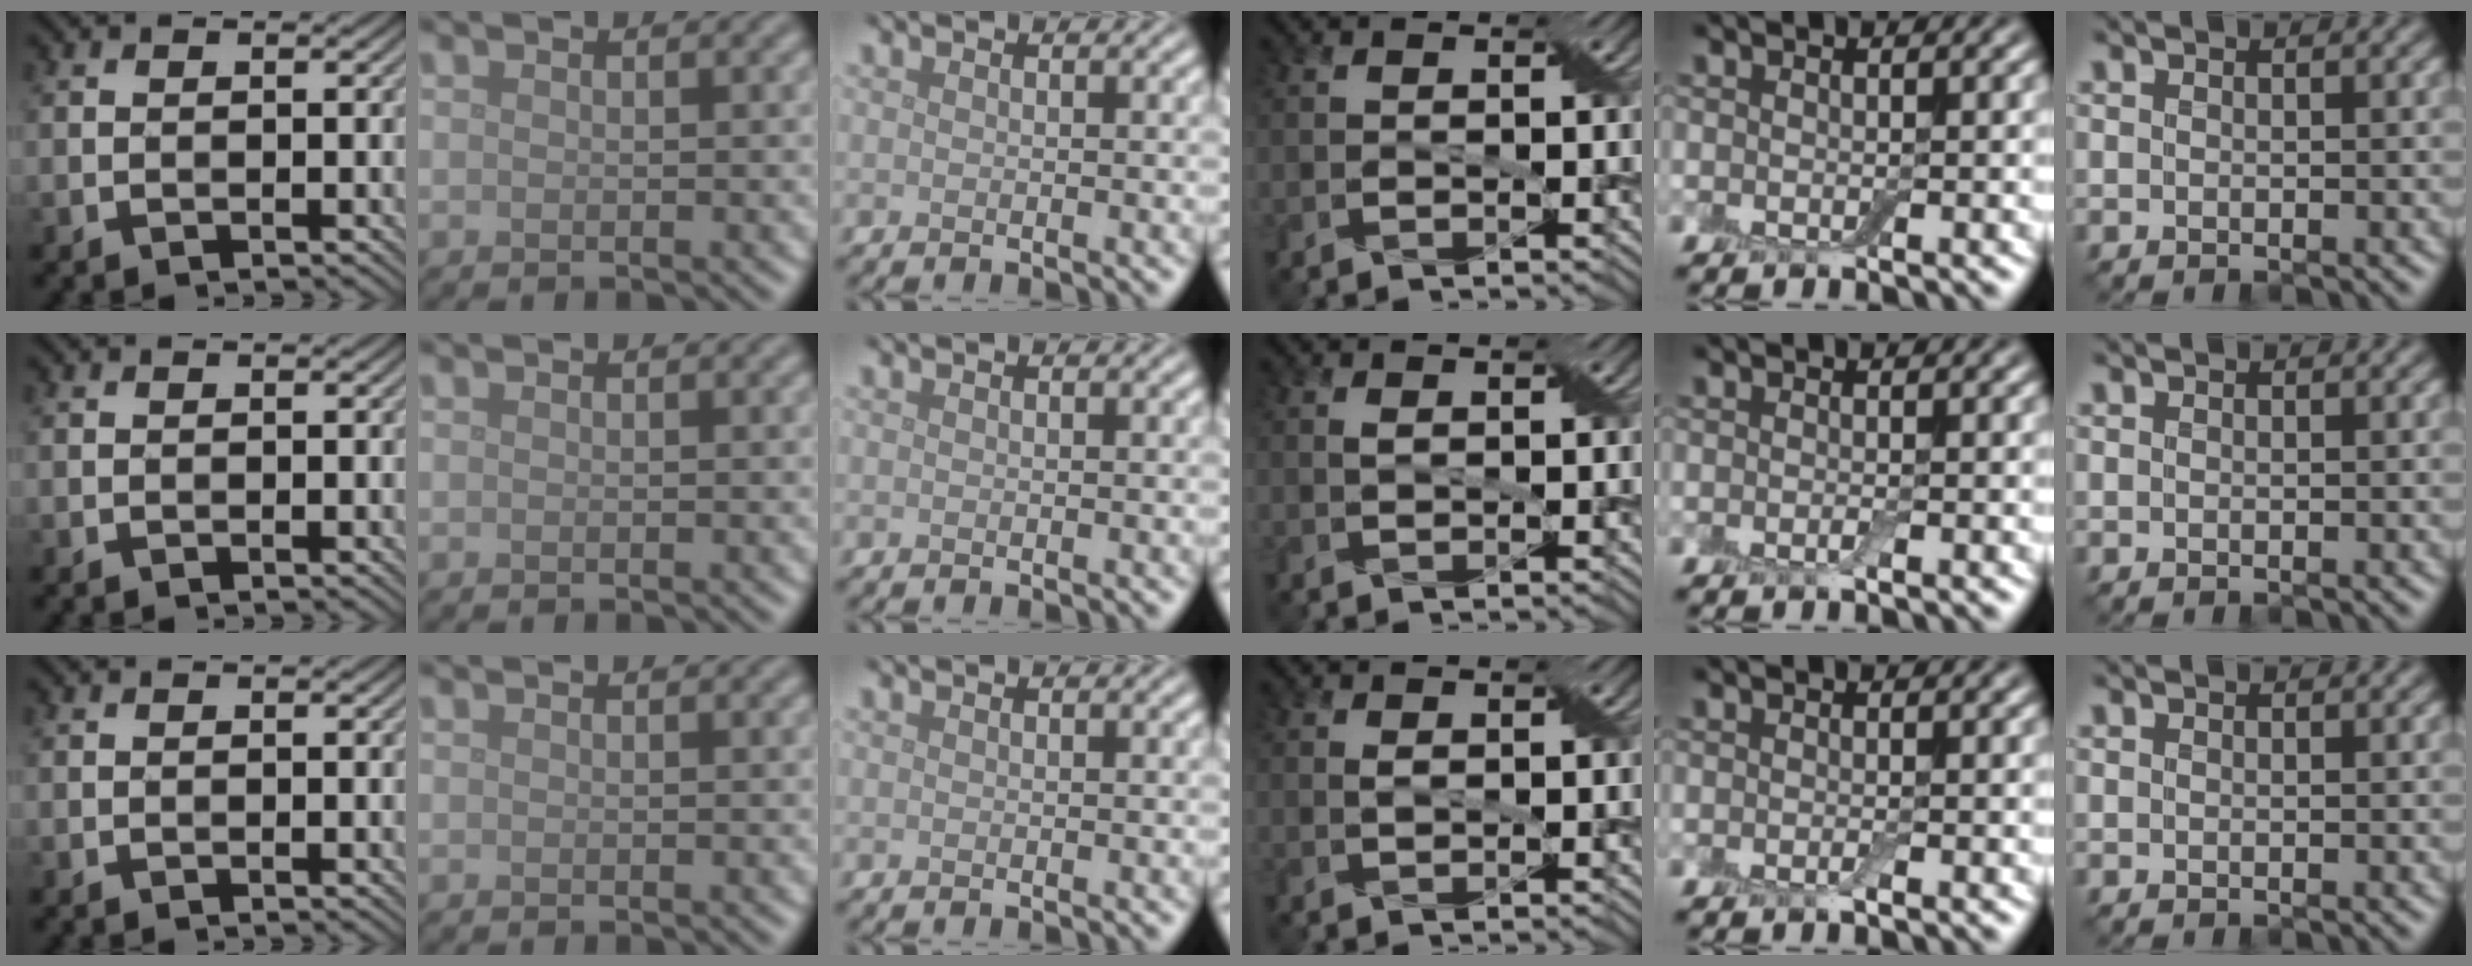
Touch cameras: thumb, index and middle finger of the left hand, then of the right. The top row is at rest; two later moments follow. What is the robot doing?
{"motion": "shake", "object": "box of matches"}